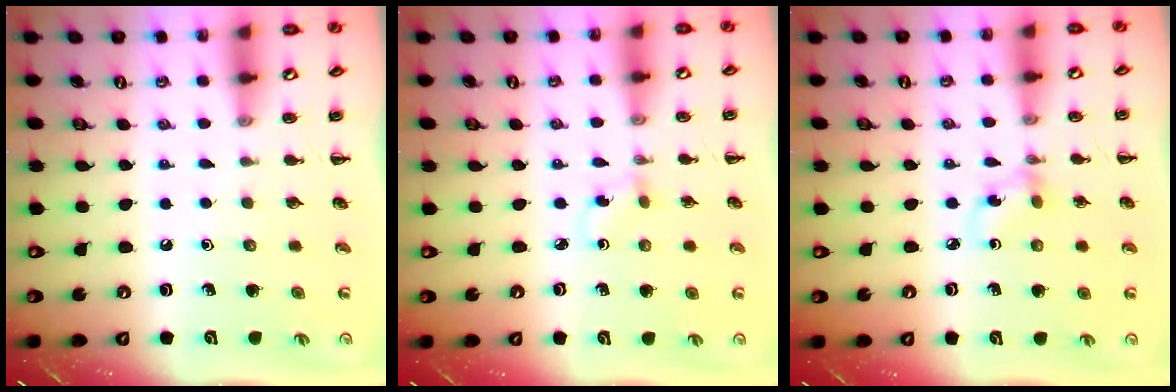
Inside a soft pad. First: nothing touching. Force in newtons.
{"total": 1.3, "press": 1.1, "slide": 0.7}
{"total": 2.9, "press": 2.7, "slide": 0.9}